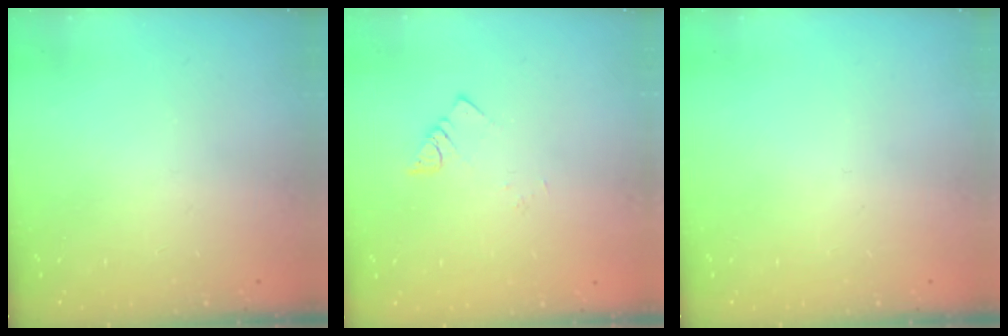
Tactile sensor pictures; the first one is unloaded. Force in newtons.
{"total": 1.9, "press": 1.9, "slide": 0.1}
{"total": 0.0}